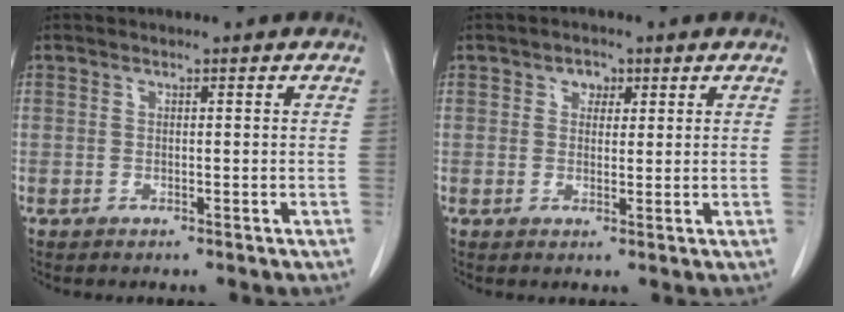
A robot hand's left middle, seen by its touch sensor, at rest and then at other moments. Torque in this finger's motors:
{"motor_torque": [0.14, -0.07, -0.02, 0.01]}